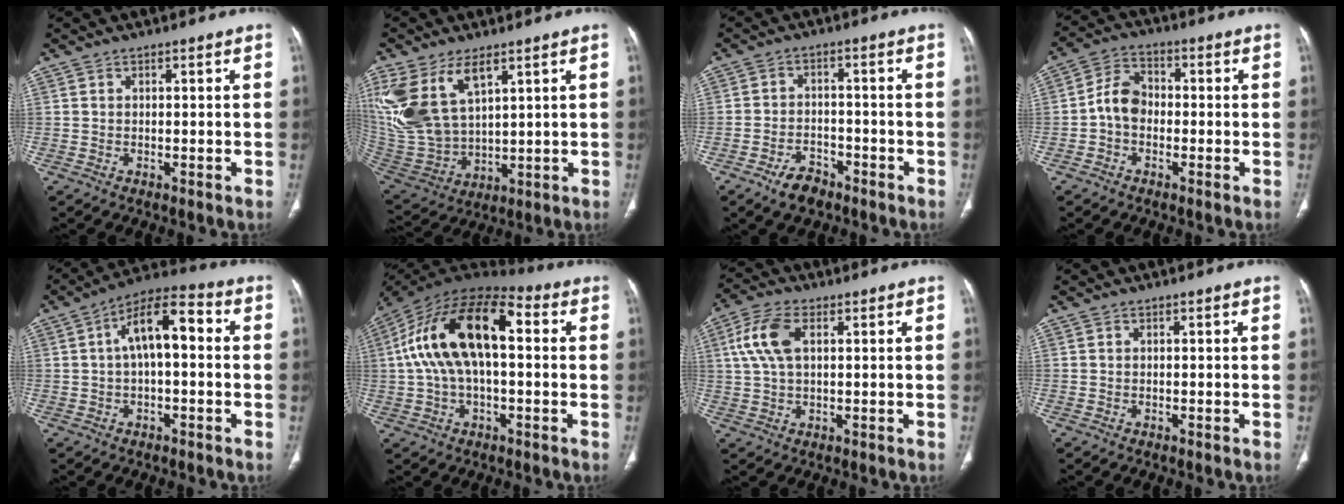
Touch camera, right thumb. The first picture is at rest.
{"total": 17.7, "force": [8.1, 9.7, 12.4], "torque": [-0.266, -0.028, 0.180]}
{"total": 5.7, "force": [-4.0, 3.2, 2.6], "torque": [-0.039, 0.024, -0.065]}
{"total": 6.4, "force": [-1.2, 4.8, 4.0], "torque": [-0.058, 0.024, -0.036]}
{"total": 11.2, "force": [1.3, 5.0, 9.9], "torque": [-0.164, 0.038, 0.011]}
{"total": 19.9, "force": [2.6, 9.9, 17.1], "torque": [-0.313, 0.049, 0.034]}
{"total": 8.3, "force": [2.3, 4.4, 6.7], "torque": [-0.152, 0.014, 0.045]}
{"total": 0.0}